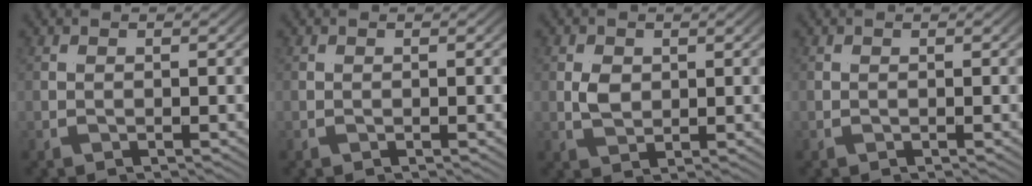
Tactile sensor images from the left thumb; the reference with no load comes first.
{"total": 0.0}
{"total": 1.9, "force": [0.7, 1.4, 1.1], "torque": [-0.032, -0.005, 0.013]}
{"total": 0.0}